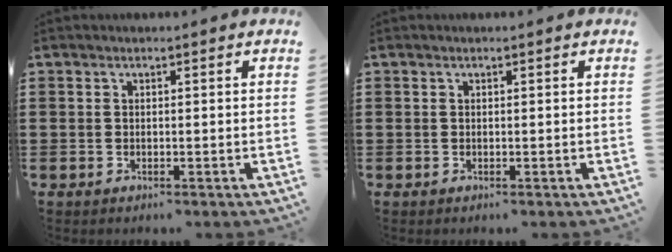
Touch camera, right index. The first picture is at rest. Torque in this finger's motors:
{"motor_torque": [0.14, 0.13, 0.00, 0.00]}